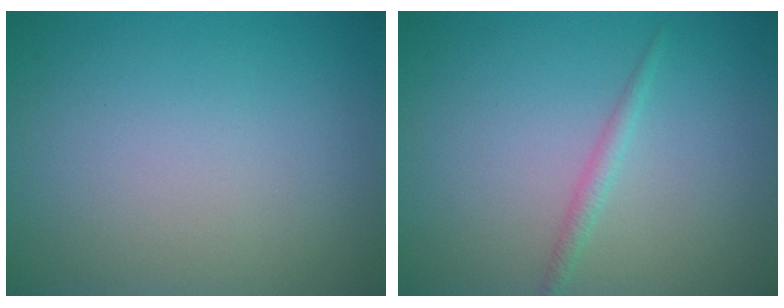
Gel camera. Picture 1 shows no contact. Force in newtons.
{"total": 1.2, "press": 1.2, "slide": 0.0}